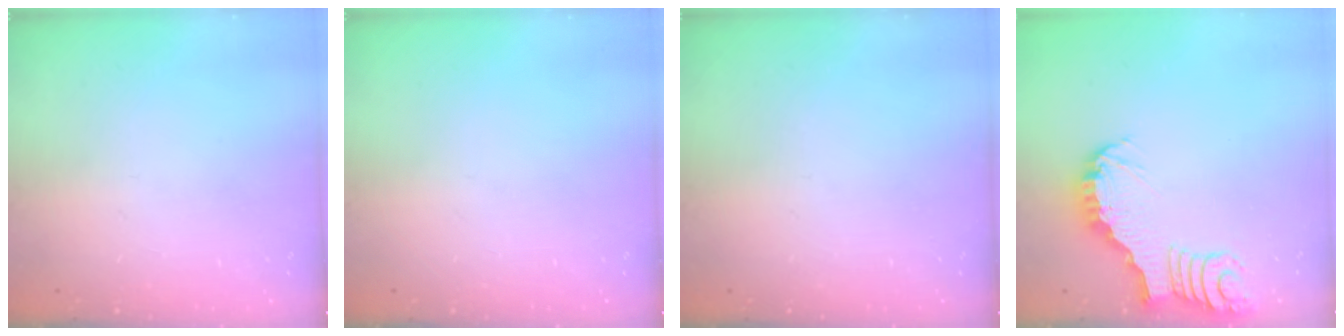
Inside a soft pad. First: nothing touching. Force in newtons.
{"total": 0.0}
{"total": 0.0}
{"total": 3.9, "press": 3.9, "slide": 0.4}